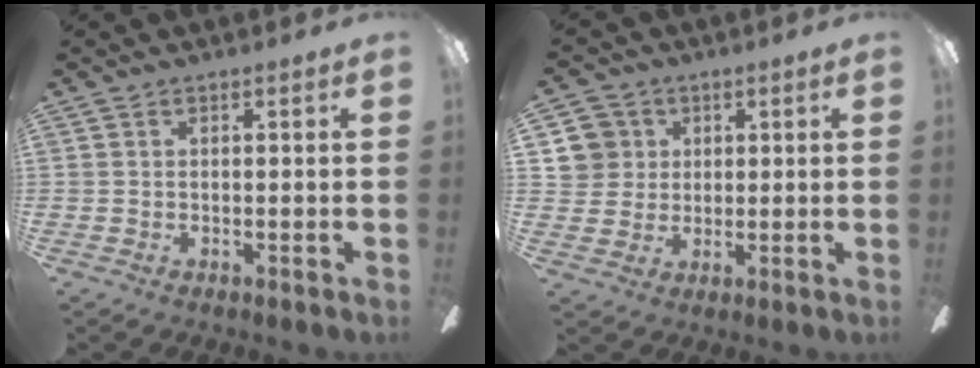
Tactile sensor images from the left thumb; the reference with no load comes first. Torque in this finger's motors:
{"motor_torque": [0.46, 0.37, 0.18, -0.10, 0.00]}